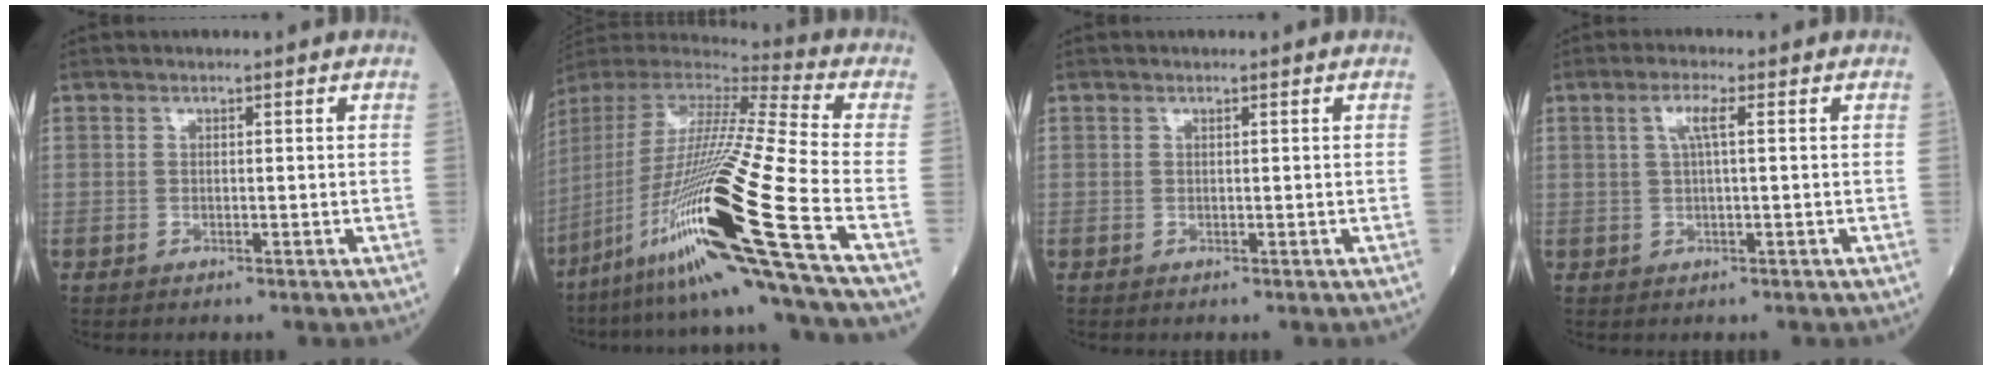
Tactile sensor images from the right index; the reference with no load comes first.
{"total": 30.1, "force": [-13.1, -0.5, 27.1], "torque": [-0.509, -0.050, -0.242]}
{"total": 0.0}
{"total": 2.9, "force": [0.8, 0.1, 2.8], "torque": [-0.060, 0.009, 0.017]}